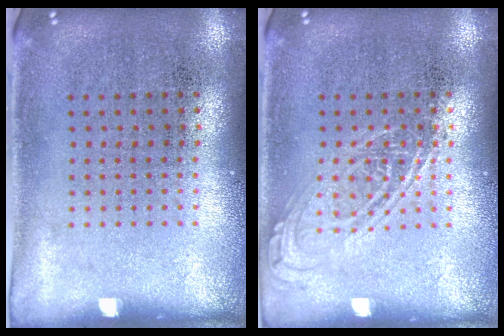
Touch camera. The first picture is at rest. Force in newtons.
{"total": 2.0, "press": 2.0, "slide": 0.2}